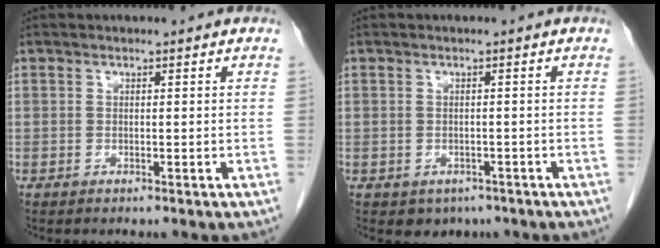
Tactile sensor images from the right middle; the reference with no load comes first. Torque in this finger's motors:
{"motor_torque": [0.03, -0.01, 0.00, -0.01]}